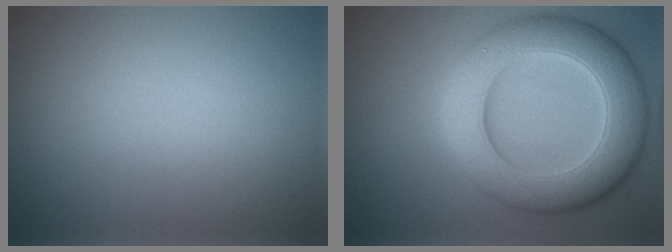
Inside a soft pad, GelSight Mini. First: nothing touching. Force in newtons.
{"total": 9.7, "press": 9.7, "slide": 0.2}